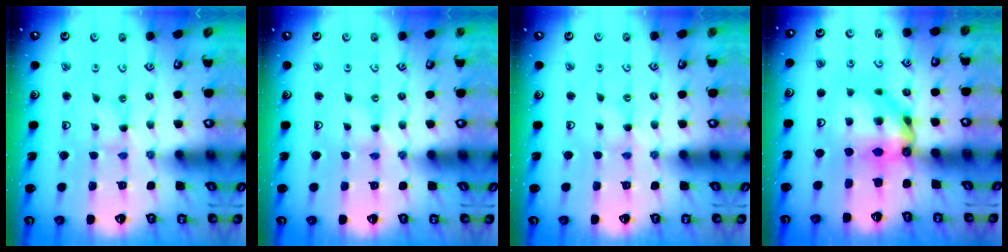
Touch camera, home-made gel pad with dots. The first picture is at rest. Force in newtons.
{"total": 0.0}
{"total": 0.9, "press": 0.9, "slide": 0.2}
{"total": 9.6, "press": 9.5, "slide": 1.1}